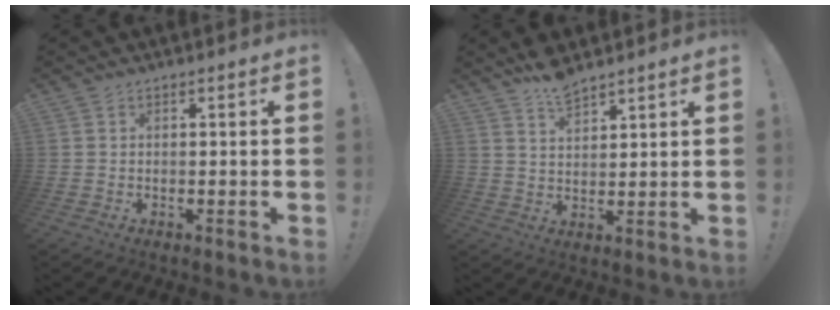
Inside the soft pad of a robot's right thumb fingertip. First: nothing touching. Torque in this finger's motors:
{"motor_torque": [-0.80, 0.54, -0.20, 0.58, 0.02]}